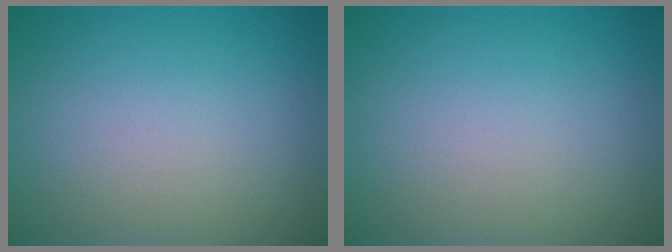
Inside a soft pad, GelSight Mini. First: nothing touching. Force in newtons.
{"total": 0.0}